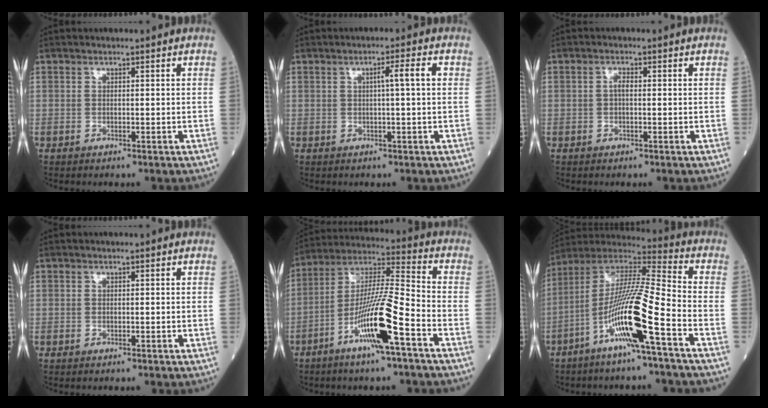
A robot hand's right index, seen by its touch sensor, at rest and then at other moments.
{"total": 3.2, "force": [0.5, -0.3, 3.2], "torque": [-0.050, 0.007, 0.007]}
{"total": 1.2, "force": [0.0, 0.4, 1.2], "torque": [-0.026, 0.002, -0.002]}
{"total": 0.0}
{"total": 14.0, "force": [-6.2, 0.3, 12.5], "torque": [-0.245, -0.003, -0.116]}
{"total": 15.3, "force": [-6.4, -0.2, 13.9], "torque": [-0.275, -0.003, -0.127]}